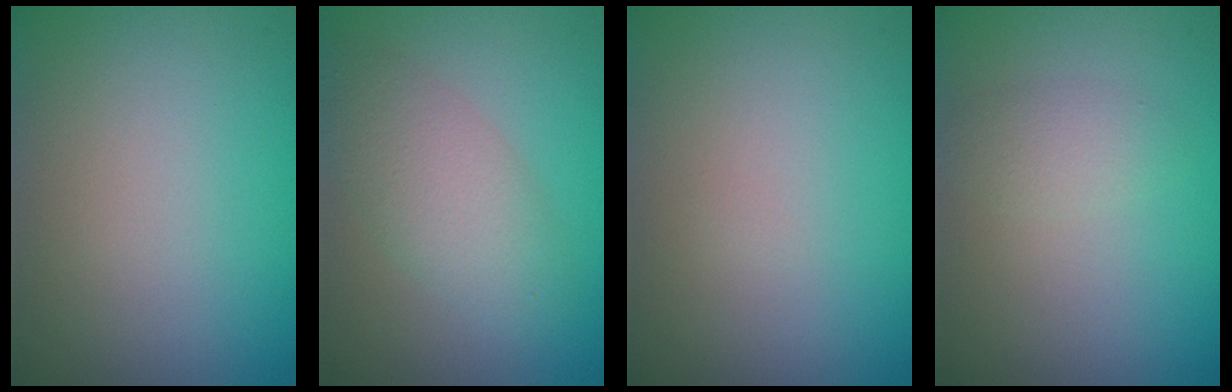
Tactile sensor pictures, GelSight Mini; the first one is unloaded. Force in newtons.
{"total": 3.9, "press": 3.9, "slide": 0.3}
{"total": 0.0}
{"total": 1.5, "press": 1.5, "slide": 0.0}